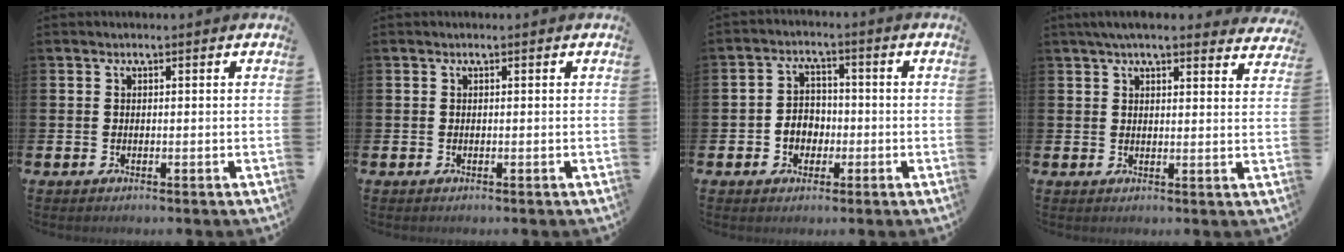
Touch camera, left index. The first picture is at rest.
{"total": 0.0}
{"total": 3.5, "force": [-1.1, 3.1, 1.3], "torque": [-0.024, 0.005, -0.028]}
{"total": 4.8, "force": [4.3, 0.7, 1.9], "torque": [-0.046, -0.009, 0.079]}